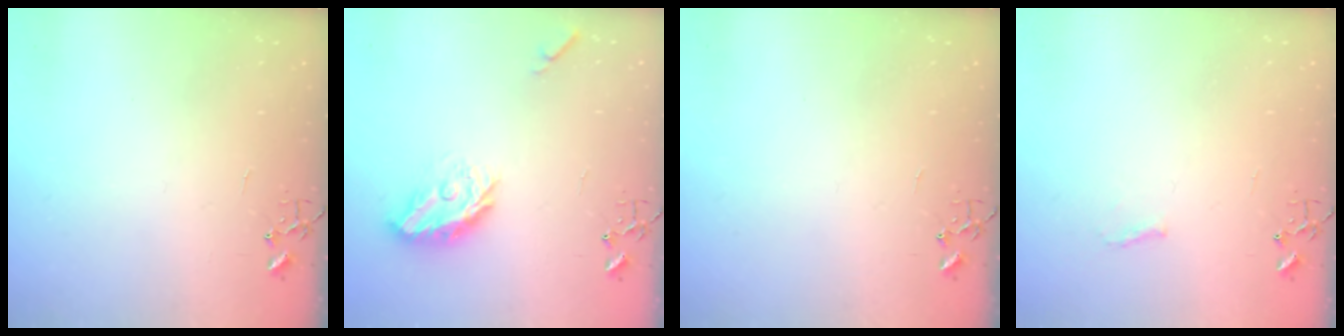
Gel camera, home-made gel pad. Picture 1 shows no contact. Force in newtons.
{"total": 11.7, "press": 11.7, "slide": 0.5}
{"total": 0.0}
{"total": 4.3, "press": 4.3, "slide": 0.4}